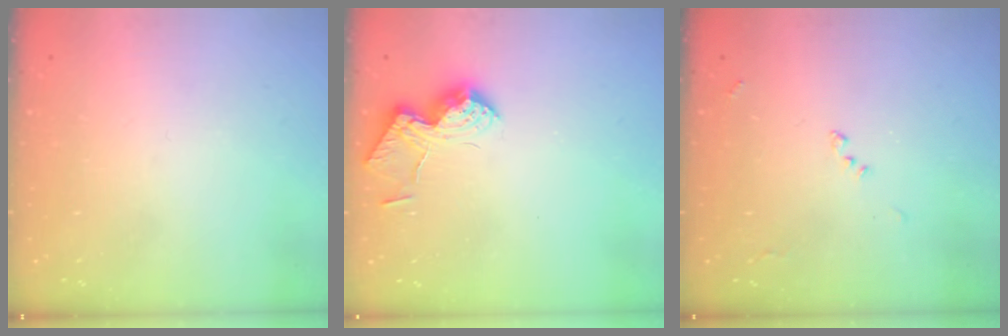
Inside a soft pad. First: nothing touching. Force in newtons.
{"total": 12.5, "press": 12.5, "slide": 0.7}
{"total": 8.6, "press": 8.6, "slide": 0.7}